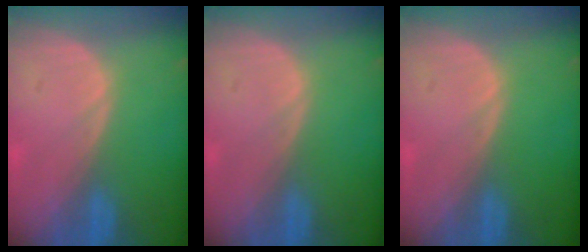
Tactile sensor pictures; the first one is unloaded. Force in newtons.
{"total": 0.0}
{"total": 0.0}